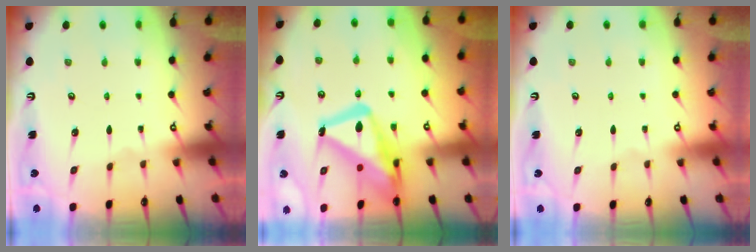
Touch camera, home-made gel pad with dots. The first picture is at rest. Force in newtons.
{"total": 19.8, "press": 19.7, "slide": 1.7}
{"total": 4.0, "press": 4.0, "slide": 0.1}